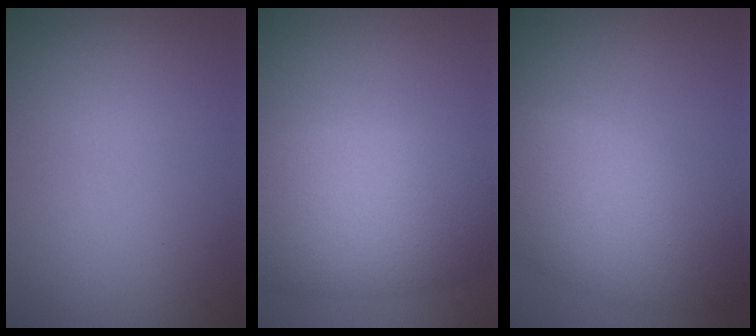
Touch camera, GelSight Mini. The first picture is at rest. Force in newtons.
{"total": 8.3, "press": 8.3, "slide": 0.2}
{"total": 7.5, "press": 7.4, "slide": 0.4}